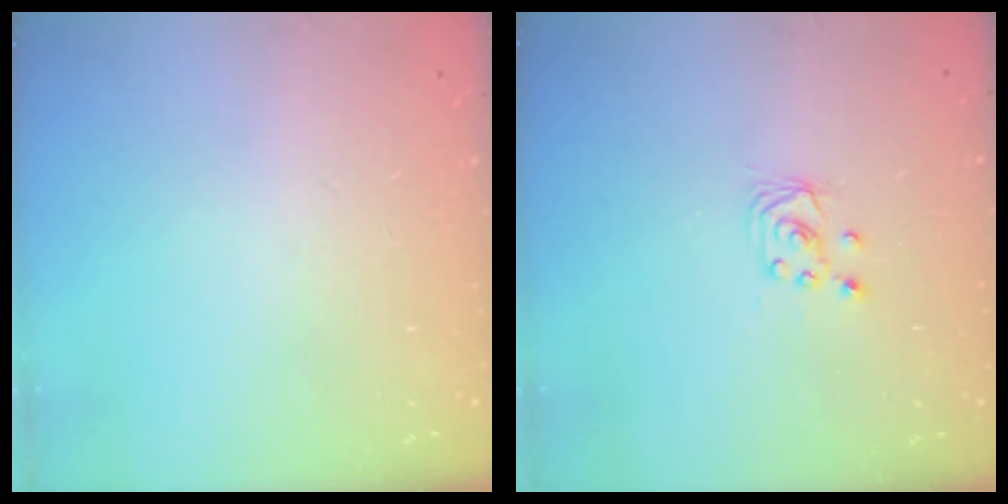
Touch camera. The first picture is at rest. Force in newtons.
{"total": 2.4, "press": 2.4, "slide": 0.2}